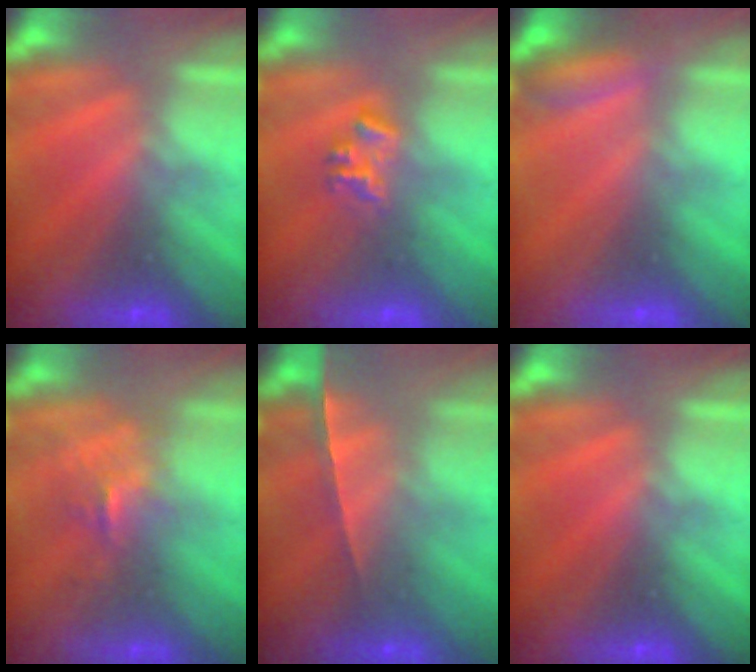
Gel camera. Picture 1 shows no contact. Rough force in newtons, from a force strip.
{"total": 2.2}
{"total": 2.8}
{"total": 2.5}
{"total": 1.4}
{"total": 0.0}